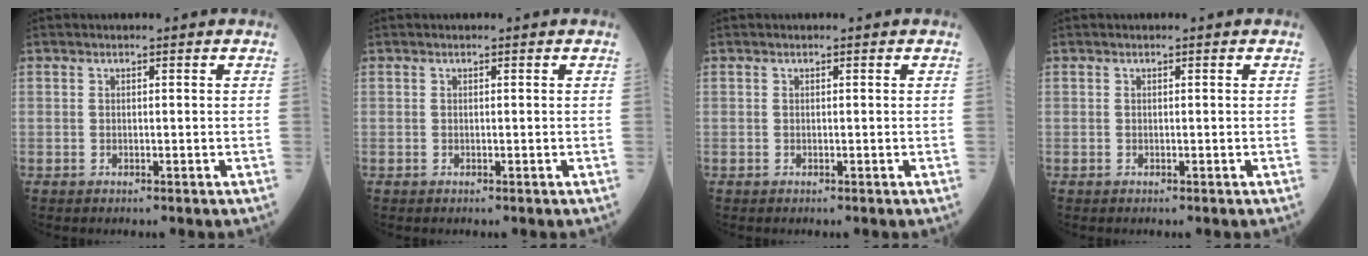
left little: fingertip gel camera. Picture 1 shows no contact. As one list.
[{"total": 0.0}, {"total": 0.0}, {"total": 0.0}]